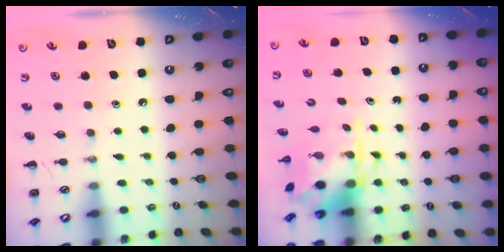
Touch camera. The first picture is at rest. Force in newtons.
{"total": 3.7, "press": 3.6, "slide": 1.0}